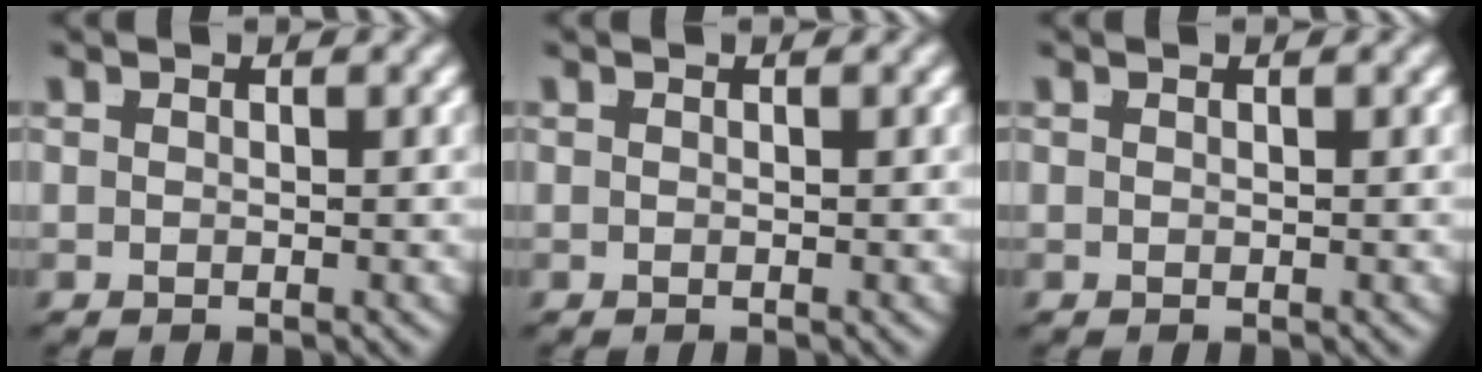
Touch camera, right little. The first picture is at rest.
{"total": 0.0}
{"total": 0.0}